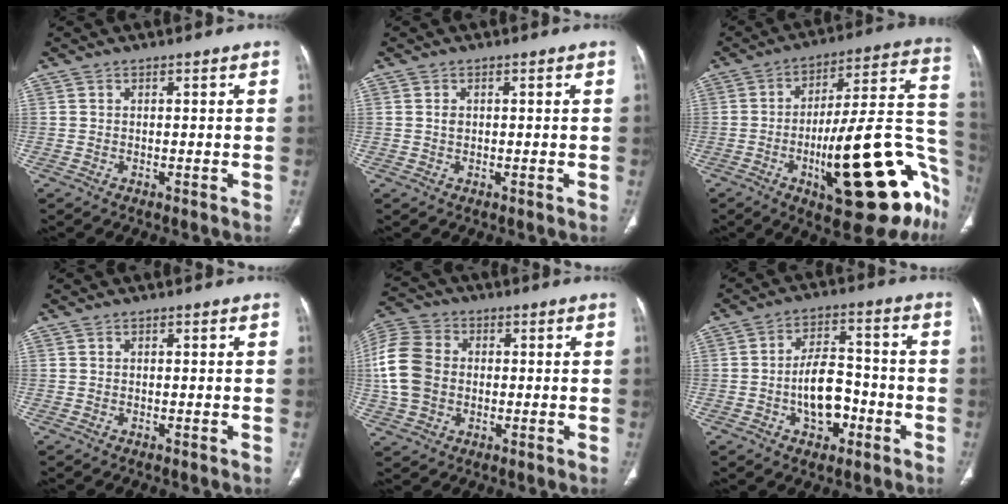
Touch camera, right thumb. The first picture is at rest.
{"total": 1.0, "force": [0.2, 0.8, 0.6], "torque": [-0.005, 0.004, 0.003]}
{"total": 30.9, "force": [-9.8, 9.3, 27.8], "torque": [-0.310, 0.038, -0.128]}
{"total": 0.0}
{"total": 12.8, "force": [0.1, 10.0, 8.0], "torque": [-0.154, 0.023, -0.003]}
{"total": 9.9, "force": [-3.0, 6.1, 7.2], "torque": [-0.090, 0.036, -0.050]}